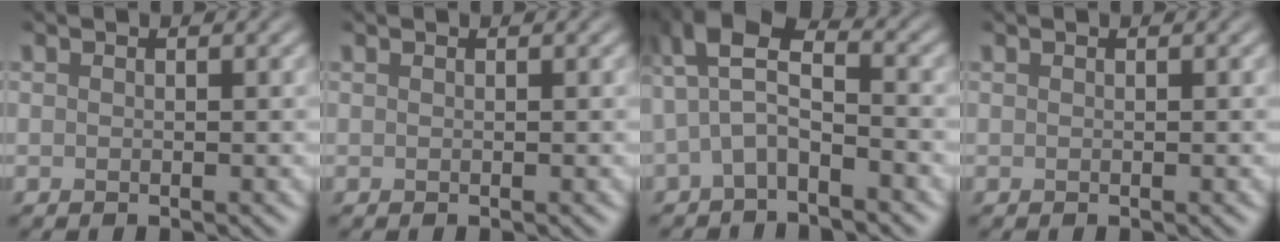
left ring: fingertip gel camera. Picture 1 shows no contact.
{"total": 0.0}
{"total": 4.1, "force": [-0.9, 2.0, 3.5], "torque": [-0.067, 0.020, -0.027]}
{"total": 0.0}